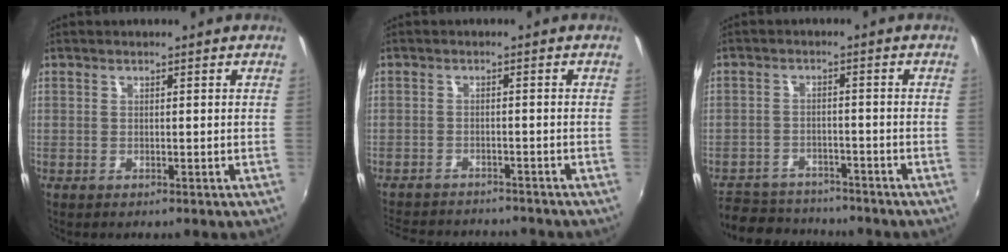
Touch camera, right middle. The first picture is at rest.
{"total": 12.3, "force": [-11.0, 3.7, 4.1], "torque": [-0.104, -0.008, -0.164]}
{"total": 12.4, "force": [-10.6, 5.4, 3.7], "torque": [-0.101, 0.006, -0.158]}